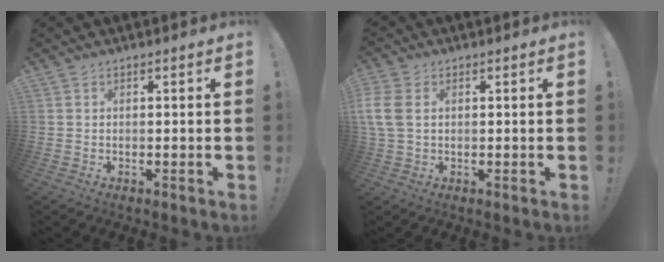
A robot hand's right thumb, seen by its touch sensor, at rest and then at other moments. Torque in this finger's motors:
{"motor_torque": [0.92, 0.83, 0.60, 0.08, 0.22]}